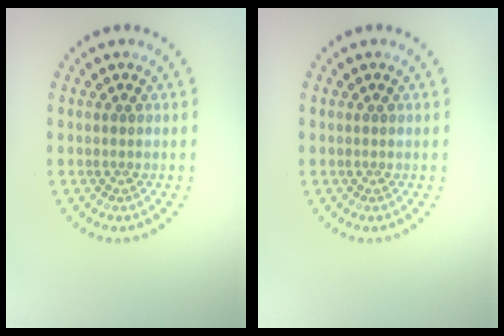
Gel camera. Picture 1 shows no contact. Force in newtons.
{"total": 0.0}